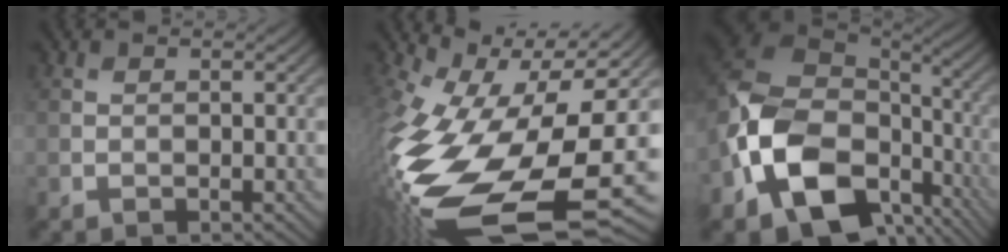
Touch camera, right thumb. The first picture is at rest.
{"total": 19.1, "force": [-5.2, 10.2, 15.3], "torque": [-0.323, -0.049, -0.087]}
{"total": 17.5, "force": [-6.1, 12.4, 10.8], "torque": [-0.255, -0.041, -0.104]}